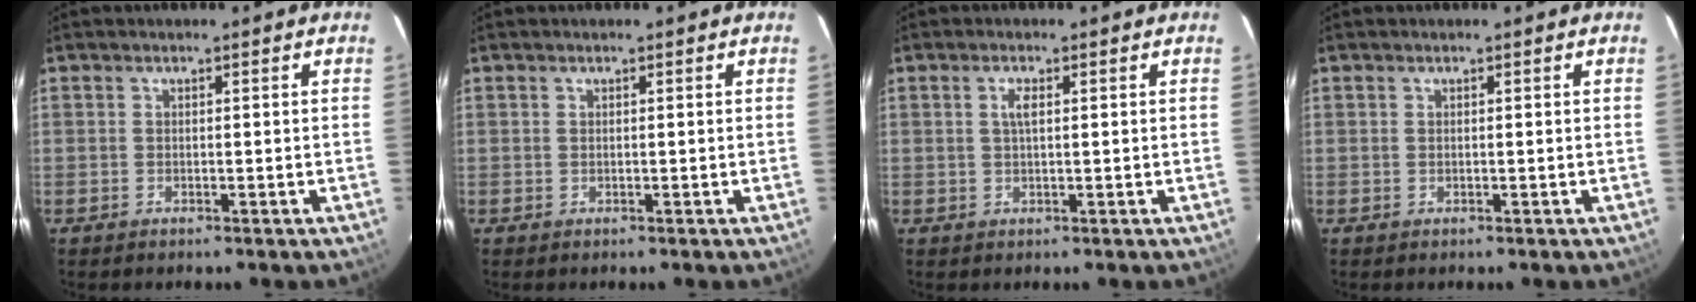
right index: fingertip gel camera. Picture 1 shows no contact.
{"total": 0.0}
{"total": 1.7, "force": [0.5, 0.5, 1.6], "torque": [-0.031, 0.002, 0.008]}
{"total": 0.0}